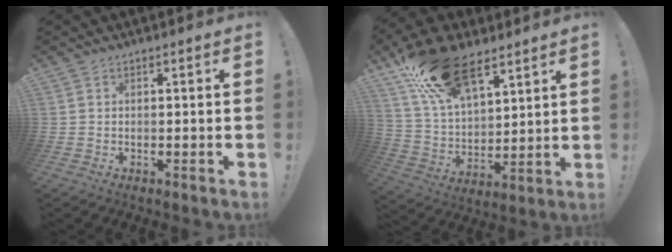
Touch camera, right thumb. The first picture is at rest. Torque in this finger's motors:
{"motor_torque": [-0.09, 2.90, 1.76, 1.01, 0.17]}